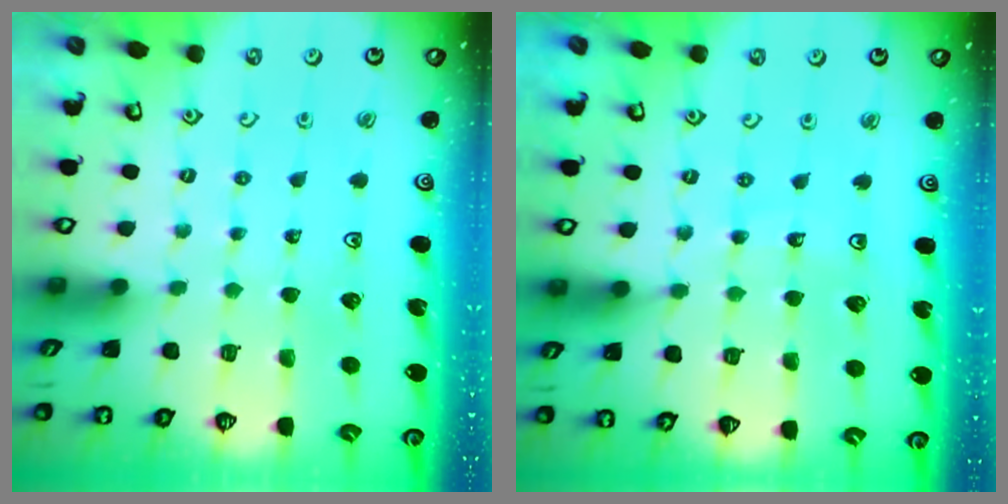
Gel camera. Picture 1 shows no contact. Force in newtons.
{"total": 7.1, "press": 6.4, "slide": 3.1}